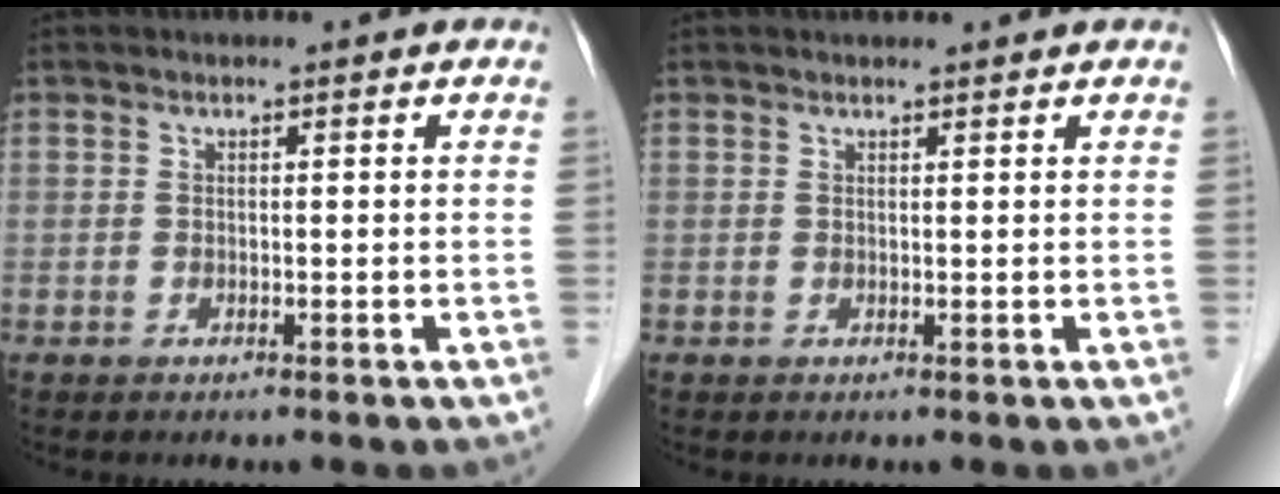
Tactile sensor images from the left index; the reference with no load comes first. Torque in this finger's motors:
{"motor_torque": [0.13, -0.09, 0.00, -0.01]}